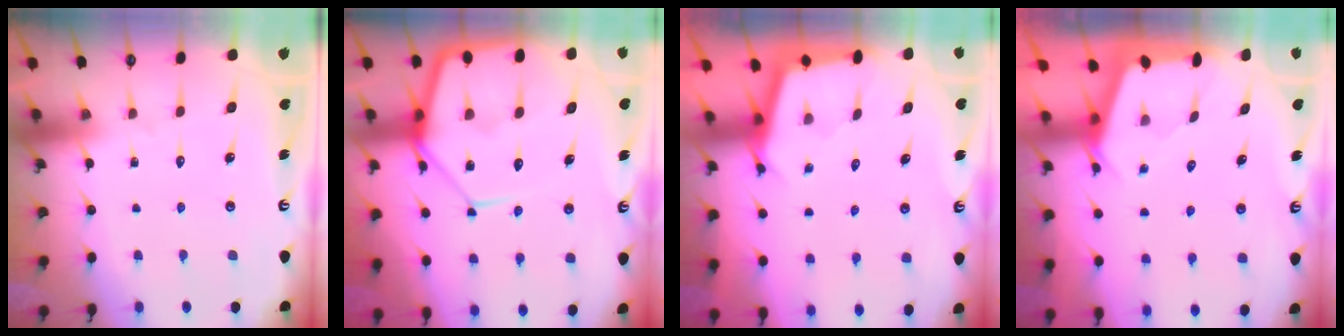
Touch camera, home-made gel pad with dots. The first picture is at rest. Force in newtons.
{"total": 14.4, "press": 14.3, "slide": 1.4}
{"total": 2.7, "press": 2.7, "slide": 0.2}
{"total": 2.5, "press": 2.5, "slide": 0.3}